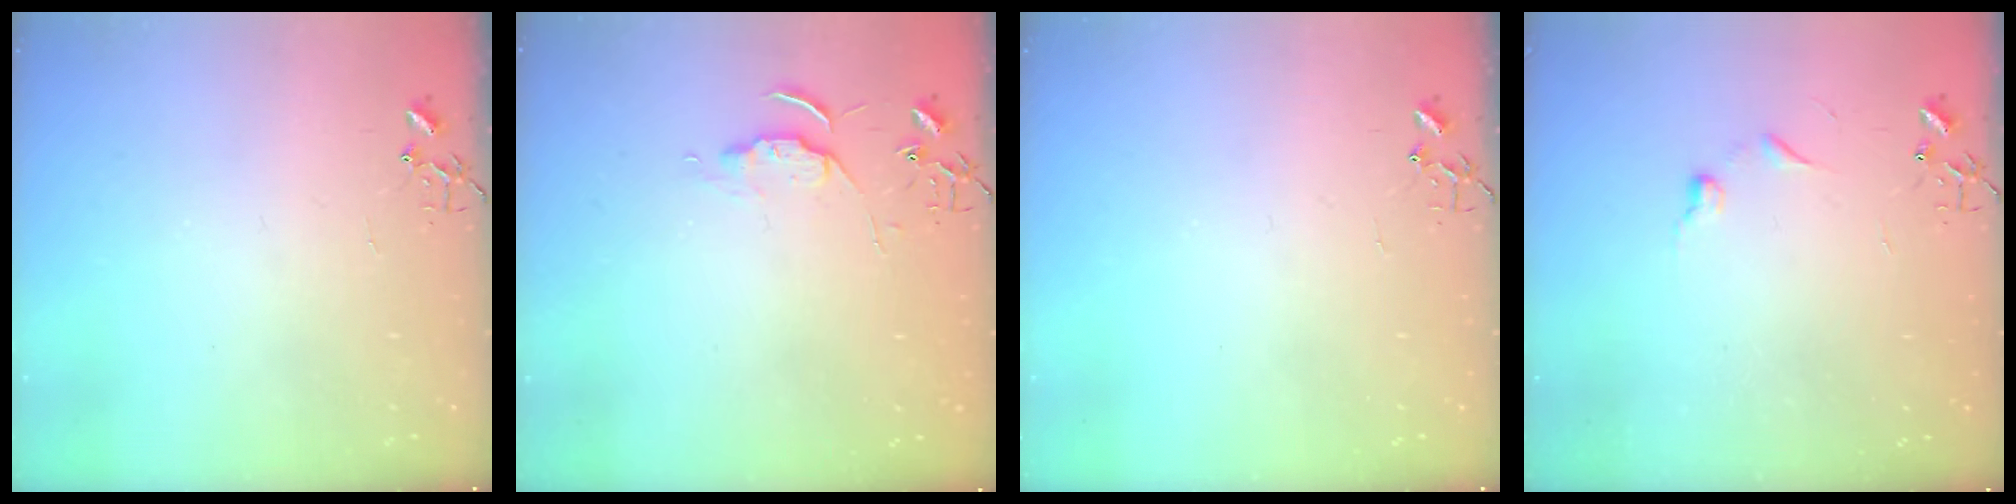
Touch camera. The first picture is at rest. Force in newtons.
{"total": 5.1, "press": 5.0, "slide": 0.6}
{"total": 0.0}
{"total": 5.5, "press": 5.5, "slide": 0.6}